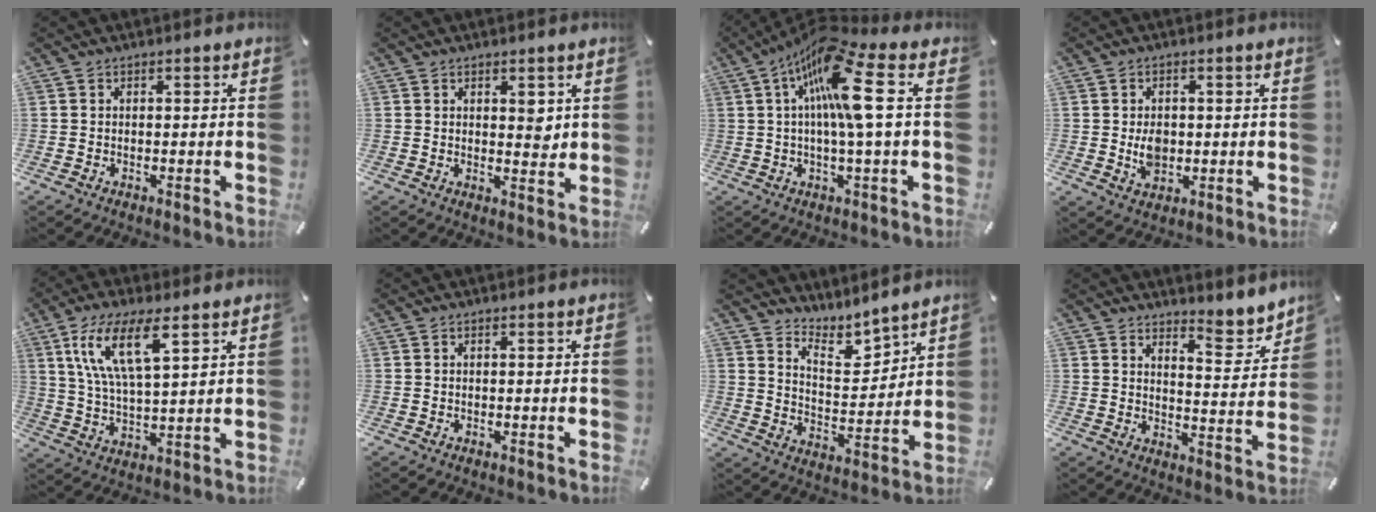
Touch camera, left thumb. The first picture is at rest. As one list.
[{"total": 3.5, "force": [1.8, 2.0, 2.3], "torque": [-0.009, -0.017, 0.023]}, {"total": 15.9, "force": [4.4, 2.8, 15.0], "torque": [-0.294, -0.007, 0.060]}, {"total": 5.1, "force": [0.1, 3.8, 3.5], "torque": [-0.057, -0.009, -0.005]}, {"total": 13.4, "force": [7.2, 4.3, 10.5], "torque": [-0.232, -0.007, 0.126]}, {"total": 0.0}, {"total": 7.5, "force": [6.7, 3.3, 1.1], "torque": [-0.016, -0.065, 0.119]}, {"total": 7.8, "force": [6.8, 3.0, 2.3], "torque": [-0.010, -0.071, 0.114]}]